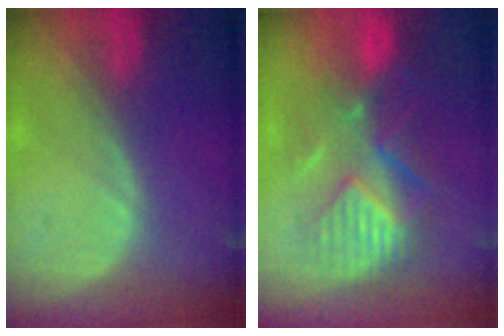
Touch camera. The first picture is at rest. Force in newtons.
{"total": 9.0, "press": 8.9, "slide": 0.9}